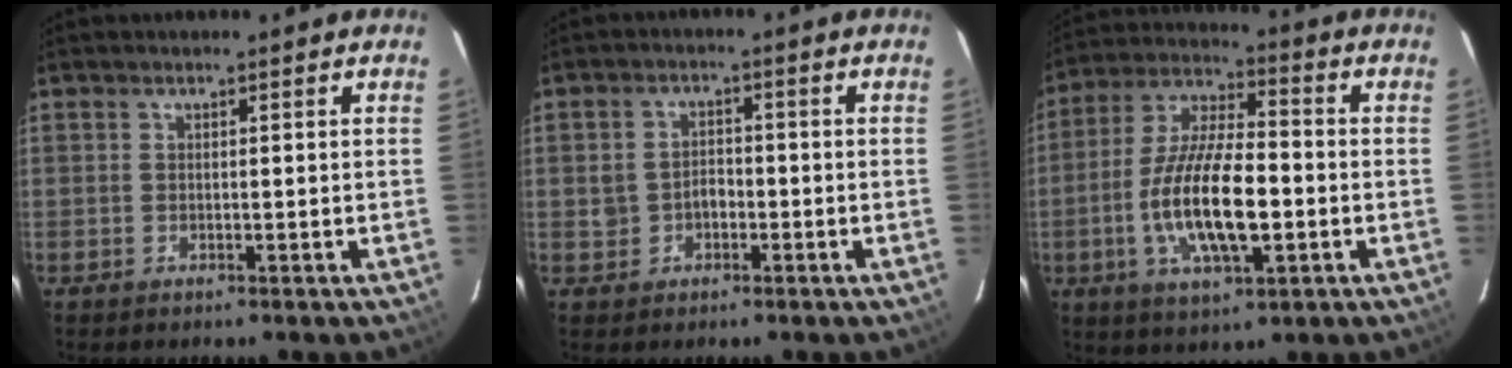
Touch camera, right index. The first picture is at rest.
{"total": 3.6, "force": [-1.0, 3.1, 1.6], "torque": [-0.036, 0.011, -0.010]}
{"total": 16.2, "force": [-3.6, 5.7, 14.7], "torque": [-0.295, -0.007, -0.065]}